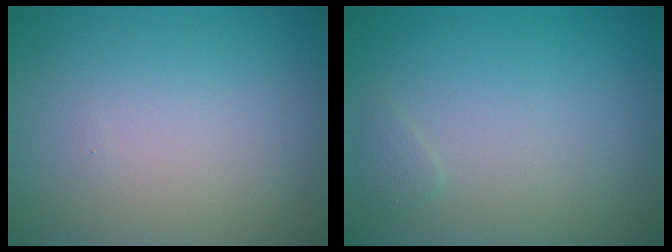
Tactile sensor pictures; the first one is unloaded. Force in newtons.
{"total": 0.6, "press": 0.6, "slide": 0.0}